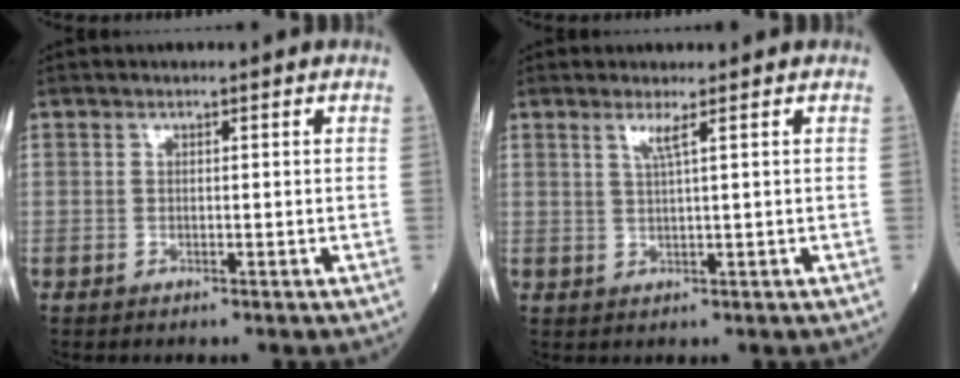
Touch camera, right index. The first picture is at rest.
{"total": 1.9, "force": [1.0, -0.5, 1.6], "torque": [-0.036, -0.005, 0.023]}